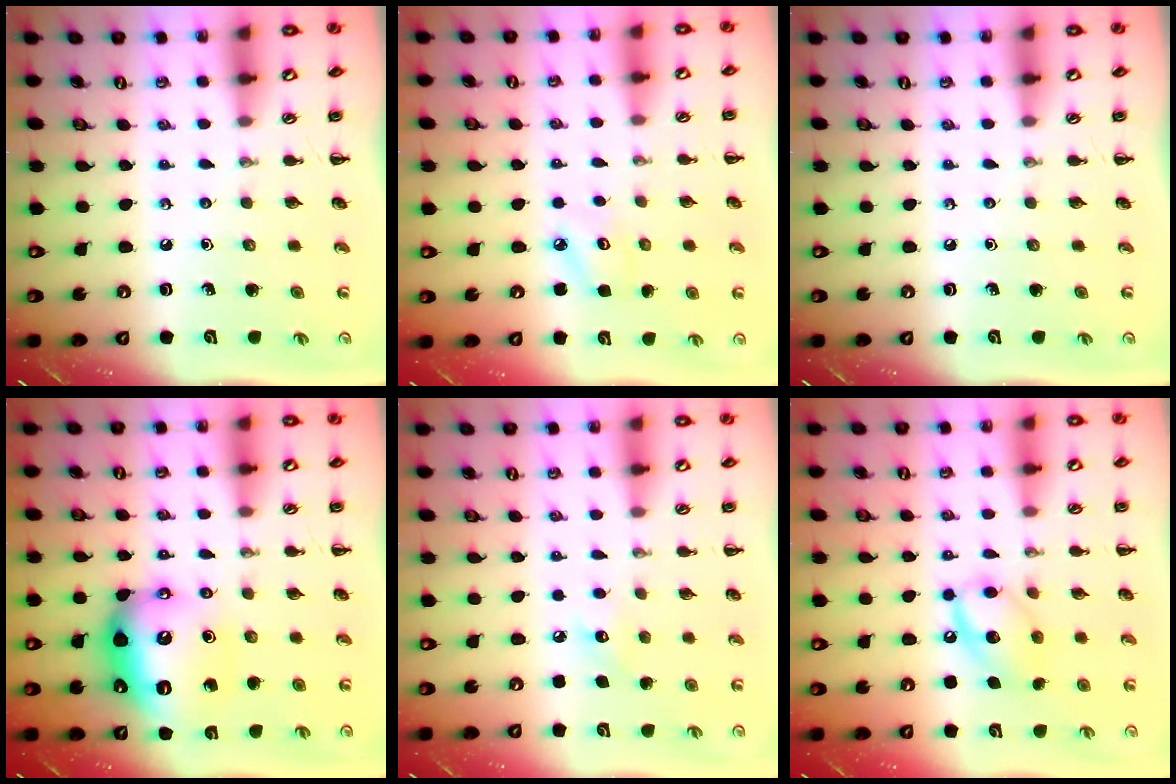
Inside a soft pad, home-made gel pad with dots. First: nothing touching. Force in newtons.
{"total": 4.8, "press": 4.6, "slide": 1.4}
{"total": 0.0}
{"total": 14.1, "press": 14.0, "slide": 1.6}
{"total": 6.2, "press": 6.0, "slide": 1.8}
{"total": 12.6, "press": 12.5, "slide": 1.8}